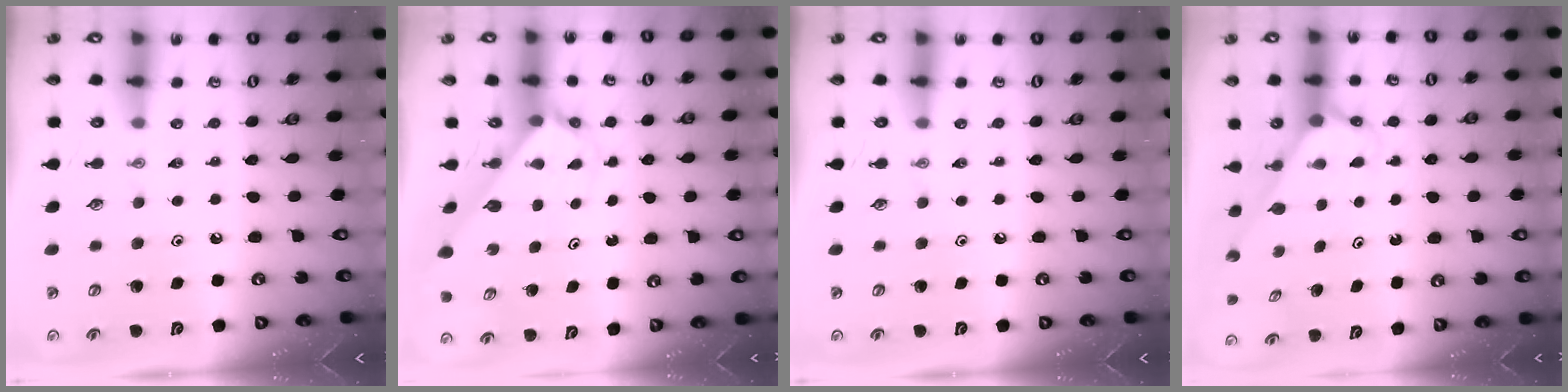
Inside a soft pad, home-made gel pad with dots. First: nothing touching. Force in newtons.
{"total": 2.7, "press": 2.7, "slide": 0.2}
{"total": 0.0}
{"total": 2.8, "press": 2.8, "slide": 0.1}